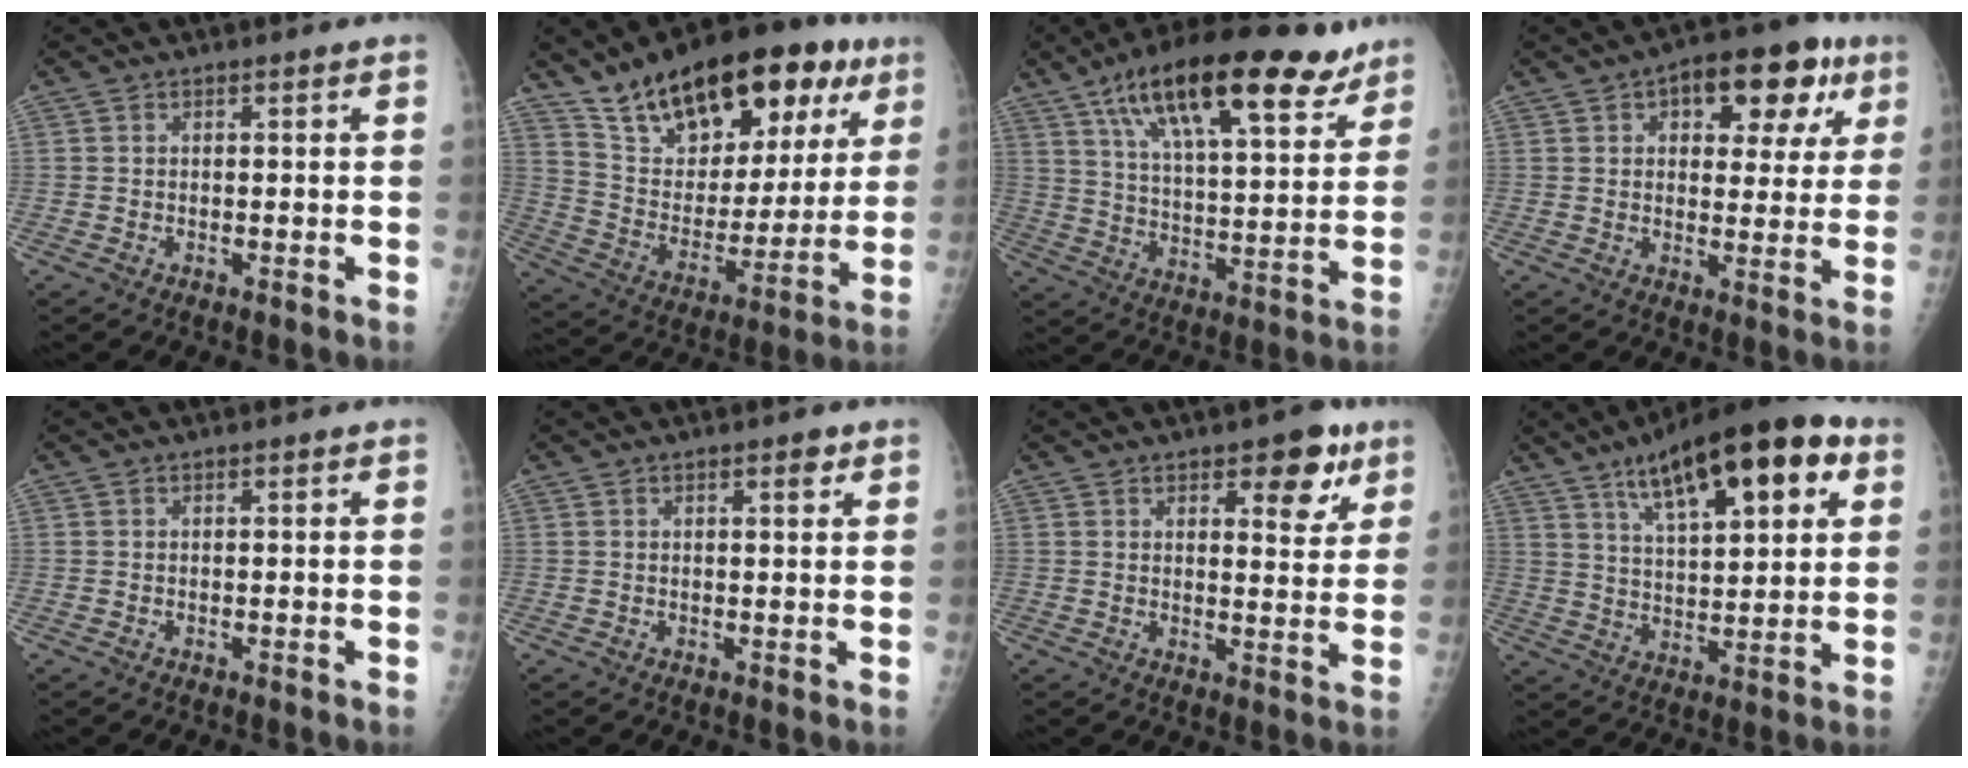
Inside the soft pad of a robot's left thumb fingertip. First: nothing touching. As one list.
[{"total": 27.7, "force": [16.6, 13.1, 17.9], "torque": [-0.242, -0.027, 0.271]}, {"total": 24.0, "force": [14.4, 8.2, 17.2], "torque": [-0.256, -0.031, 0.235]}, {"total": 14.4, "force": [6.3, 7.8, 10.4], "torque": [-0.084, 0.005, 0.080]}, {"total": 0.0}, {"total": 1.6, "force": [0.9, 0.6, 1.1], "torque": [-0.009, -0.003, 0.011]}, {"total": 7.9, "force": [4.4, 3.6, 5.4], "torque": [-0.036, -0.021, 0.054]}, {"total": 20.0, "force": [9.4, 7.2, 16.1], "torque": [-0.219, -0.012, 0.148]}]